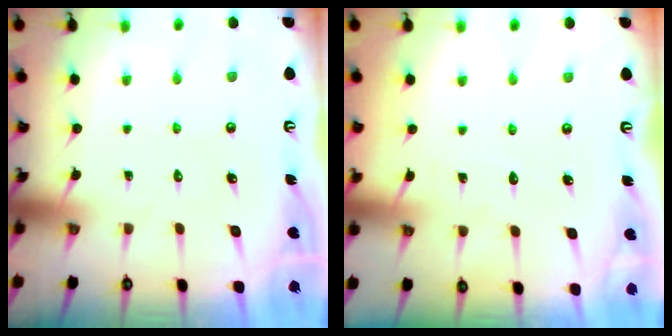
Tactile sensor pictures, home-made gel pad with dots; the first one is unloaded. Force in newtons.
{"total": 2.9, "press": 2.9, "slide": 0.3}